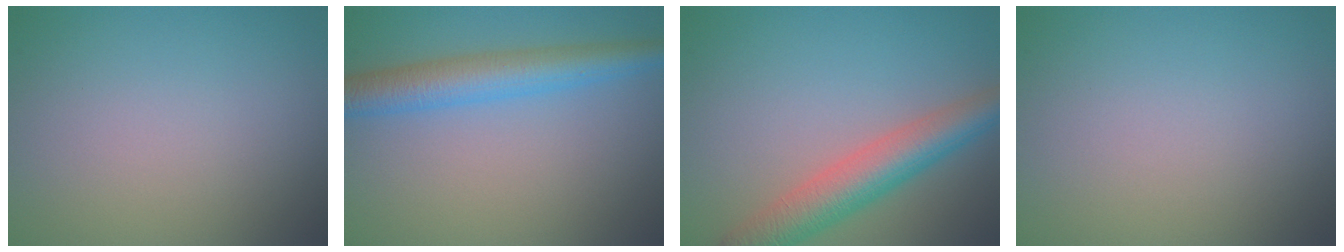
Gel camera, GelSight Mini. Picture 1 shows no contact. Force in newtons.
{"total": 5.1, "press": 5.1, "slide": 0.1}
{"total": 5.6, "press": 5.6, "slide": 0.1}
{"total": 0.0}